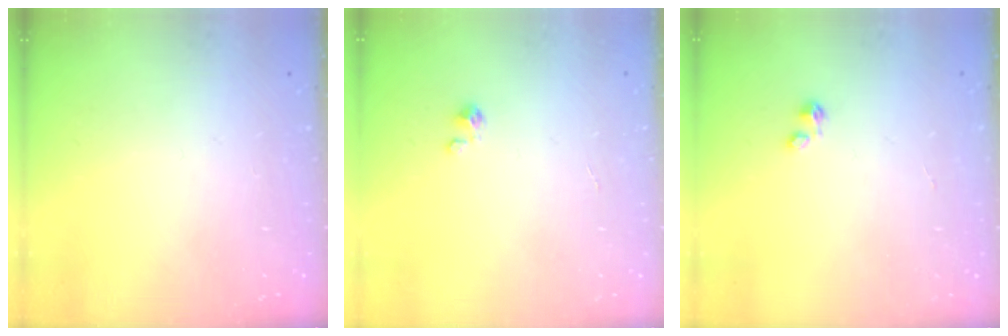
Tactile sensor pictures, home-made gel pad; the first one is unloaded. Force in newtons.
{"total": 0.9, "press": 0.9, "slide": 0.1}
{"total": 0.0}